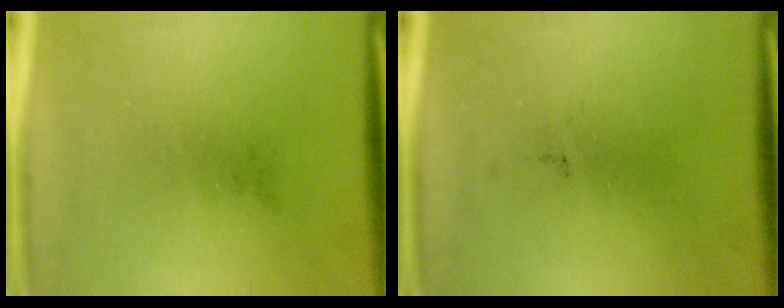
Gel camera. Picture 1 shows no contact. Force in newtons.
{"total": 0.0}